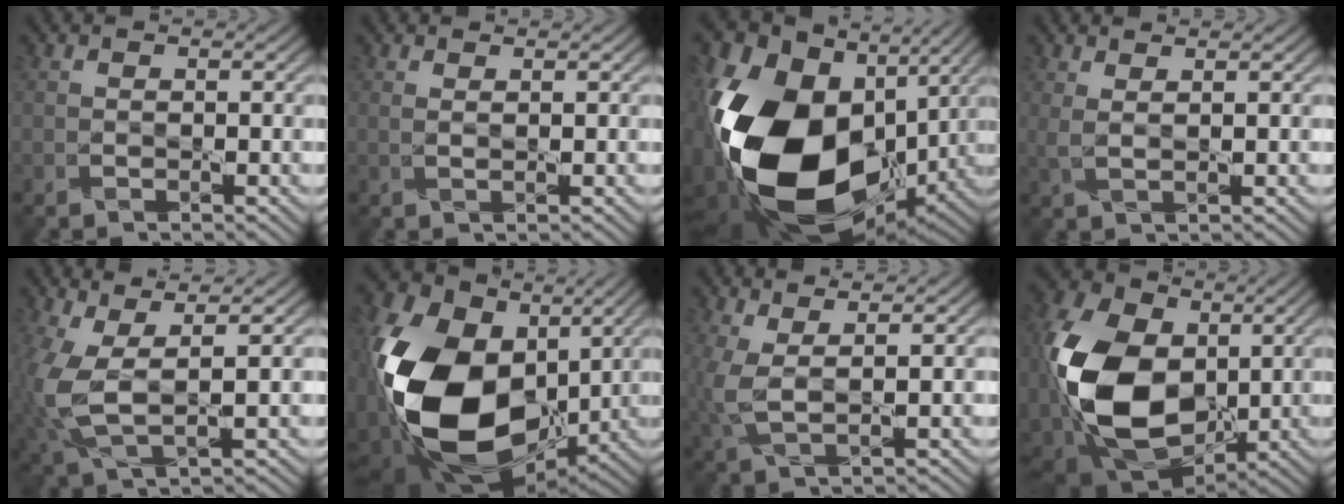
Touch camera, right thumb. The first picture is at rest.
{"total": 0.9, "force": [0.6, 0.2, 0.7], "torque": [-0.018, 0.003, 0.010]}
{"total": 22.0, "force": [-1.8, 15.3, 15.7], "torque": [-0.392, -0.036, -0.020]}
{"total": 2.3, "force": [1.4, 0.6, 1.7], "torque": [-0.035, 0.001, 0.028]}
{"total": 8.3, "force": [0.3, 3.9, 7.4], "torque": [-0.192, -0.007, 0.008]}
{"total": 19.6, "force": [-0.8, 13.4, 14.3], "torque": [-0.339, -0.023, -0.017]}
{"total": 4.8, "force": [1.3, 1.8, 4.3], "torque": [-0.117, 0.000, 0.023]}
{"total": 17.6, "force": [-0.7, 11.9, 12.9], "torque": [-0.315, -0.010, -0.025]}